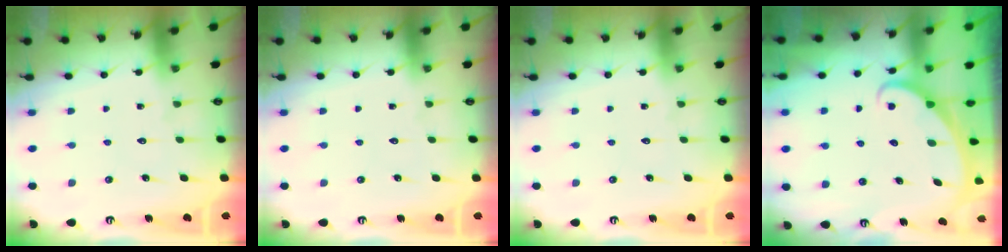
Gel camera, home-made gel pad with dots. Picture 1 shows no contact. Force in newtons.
{"total": 0.0}
{"total": 0.0}
{"total": 2.0, "press": 2.0, "slide": 0.2}